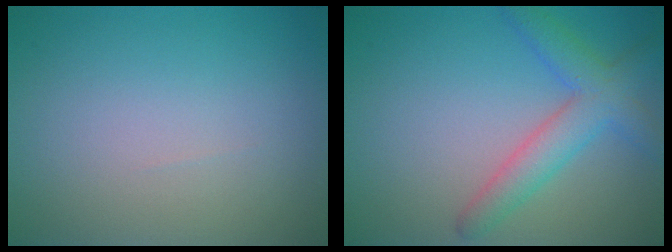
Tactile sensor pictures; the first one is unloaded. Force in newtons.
{"total": 4.2, "press": 4.2, "slide": 0.2}